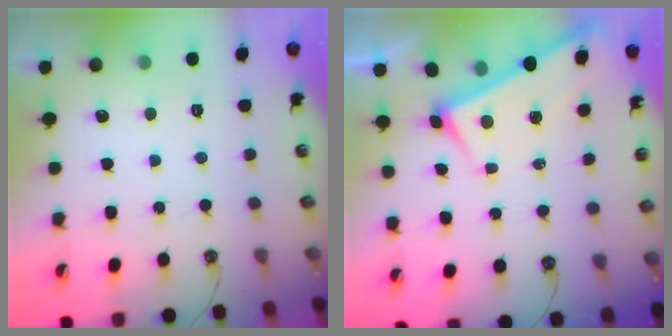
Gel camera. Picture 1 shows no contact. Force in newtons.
{"total": 2.4, "press": 2.4, "slide": 0.2}